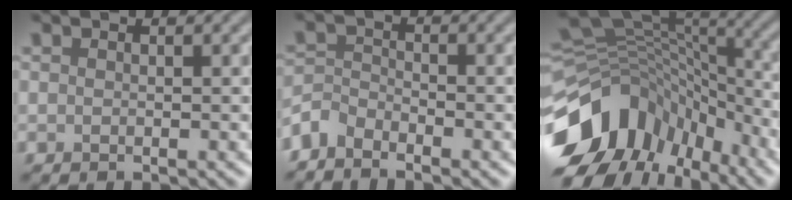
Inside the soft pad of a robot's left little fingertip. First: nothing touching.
{"total": 2.6, "force": [-2.4, 0.8, 0.5], "torque": [-0.011, -0.001, -0.060]}
{"total": 13.5, "force": [-6.7, 9.1, 7.4], "torque": [-0.154, 0.015, -0.112]}